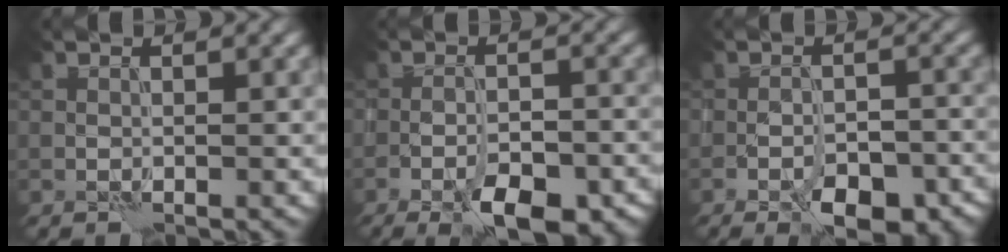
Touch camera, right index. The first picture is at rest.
{"total": 7.0, "force": [-4.4, 2.4, 4.9], "torque": [-0.070, -0.007, -0.064]}
{"total": 7.4, "force": [-4.9, 3.3, 4.4], "torque": [-0.054, -0.003, -0.062]}